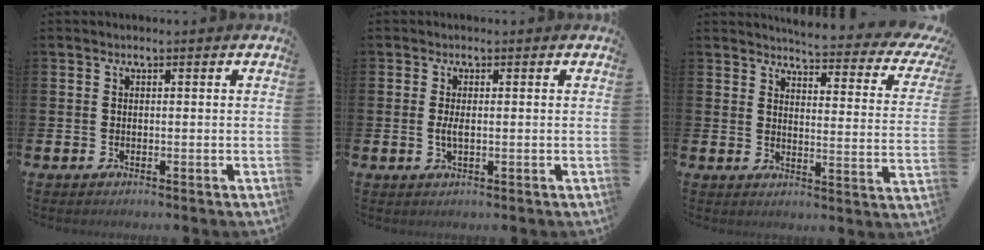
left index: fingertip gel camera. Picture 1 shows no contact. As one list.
[{"total": 1.8, "force": [-0.1, 0.6, 1.6], "torque": [-0.023, -0.001, -0.004]}, {"total": 4.4, "force": [4.1, 0.5, 1.4], "torque": [-0.022, -0.047, 0.060]}]